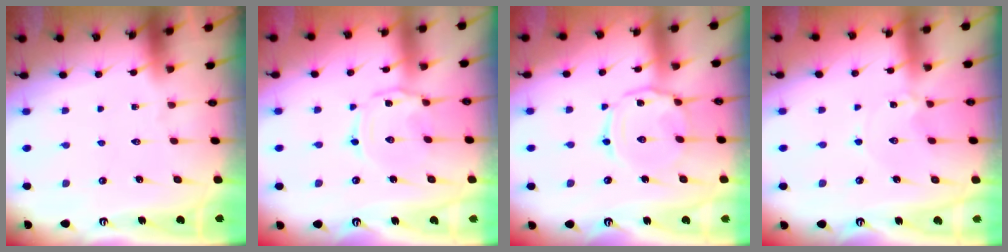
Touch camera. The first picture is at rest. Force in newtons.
{"total": 2.0, "press": 2.0, "slide": 0.3}
{"total": 6.2, "press": 6.2, "slide": 0.4}
{"total": 0.9, "press": 0.9, "slide": 0.2}